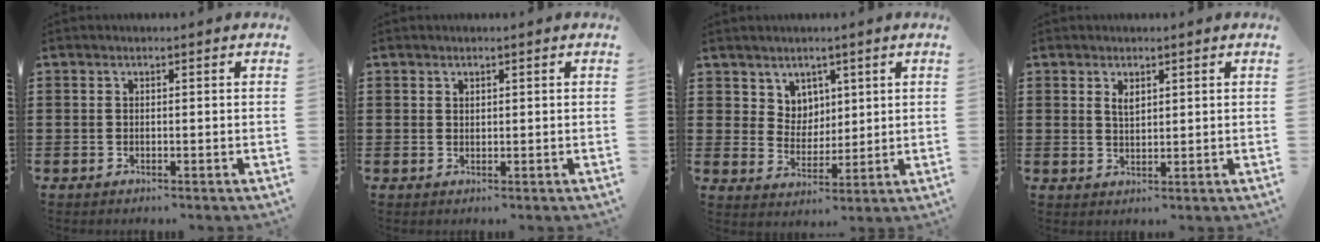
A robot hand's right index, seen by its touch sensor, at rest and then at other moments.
{"total": 0.8, "force": [0.7, 0.5, 0.1], "torque": [-0.004, 0.001, 0.013]}
{"total": 5.0, "force": [3.2, 3.8, 0.2], "torque": [-0.028, 0.004, 0.061]}
{"total": 1.9, "force": [1.2, 0.9, 1.2], "torque": [-0.027, 0.003, 0.021]}